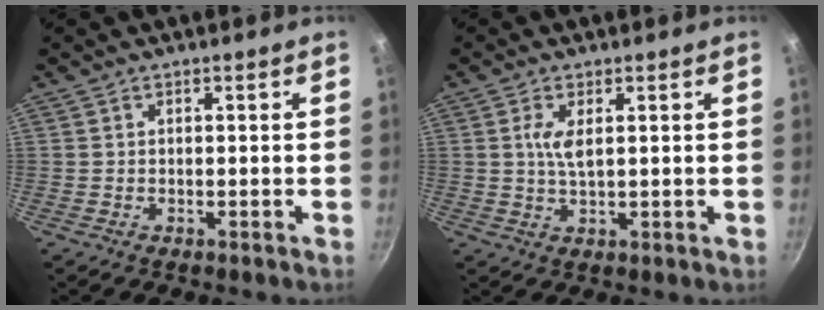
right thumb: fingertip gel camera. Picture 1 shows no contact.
{"total": 3.9, "force": [1.0, 1.5, 3.5], "torque": [-0.069, -0.002, 0.021]}